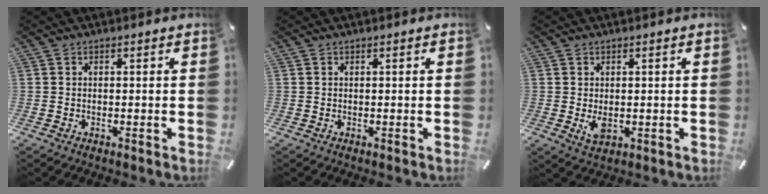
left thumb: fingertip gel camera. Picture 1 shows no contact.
{"total": 0.0}
{"total": 3.1, "force": [-0.1, 2.1, 2.4], "torque": [-0.049, -0.006, -0.005]}